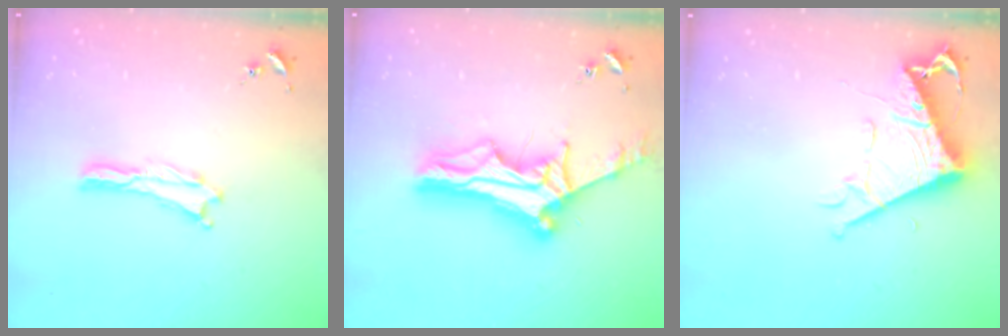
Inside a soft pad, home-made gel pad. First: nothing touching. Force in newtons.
{"total": 12.6, "press": 12.6, "slide": 1.0}
{"total": 9.6, "press": 9.6, "slide": 0.9}